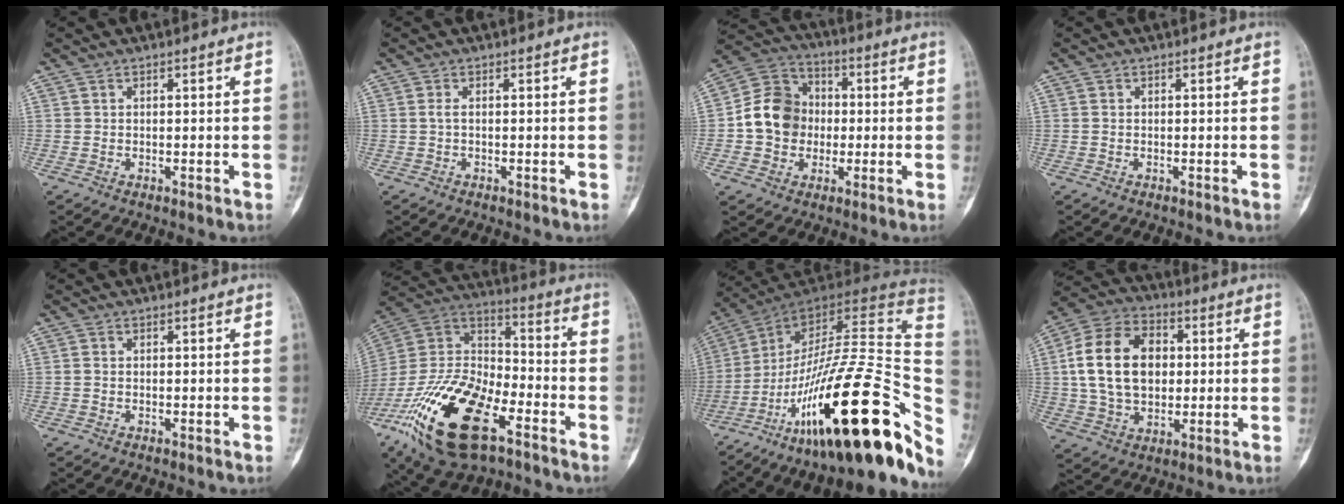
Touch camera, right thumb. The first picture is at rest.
{"total": 0.7, "force": [0.0, 0.2, 0.7], "torque": [-0.016, 0.001, -0.002]}
{"total": 11.8, "force": [-0.8, 10.3, 5.8], "torque": [-0.081, 0.030, -0.024]}
{"total": 0.0}
{"total": 0.6, "force": [-0.1, 0.4, 0.4], "torque": [-0.011, 0.000, -0.005]}
{"total": 27.4, "force": [-13.5, 13.1, 19.9], "torque": [-0.448, 0.032, -0.245]}
{"total": 37.9, "force": [-15.9, 10.8, 32.7], "torque": [-0.416, 0.062, -0.254]}
{"total": 17.2, "force": [1.9, 12.1, 12.1], "torque": [-0.201, 0.019, 0.032]}